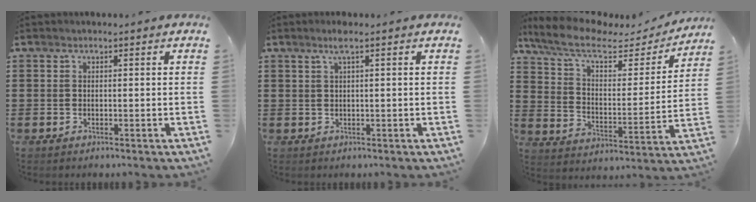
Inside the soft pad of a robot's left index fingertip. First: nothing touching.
{"total": 2.2, "force": [1.0, 0.0, 1.9], "torque": [-0.041, 0.001, 0.018]}
{"total": 9.2, "force": [6.9, 3.0, 5.3], "torque": [-0.128, -0.026, 0.118]}